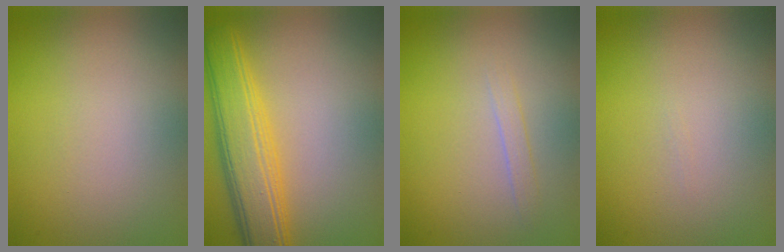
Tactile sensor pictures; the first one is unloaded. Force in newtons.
{"total": 6.3, "press": 6.3, "slide": 0.1}
{"total": 0.9, "press": 0.9, "slide": 0.1}
{"total": 0.0}